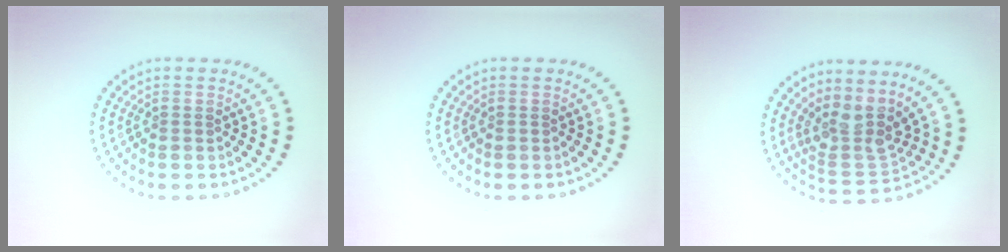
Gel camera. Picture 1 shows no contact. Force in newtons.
{"total": 0.0}
{"total": 3.8, "press": 2.9, "slide": 2.4}